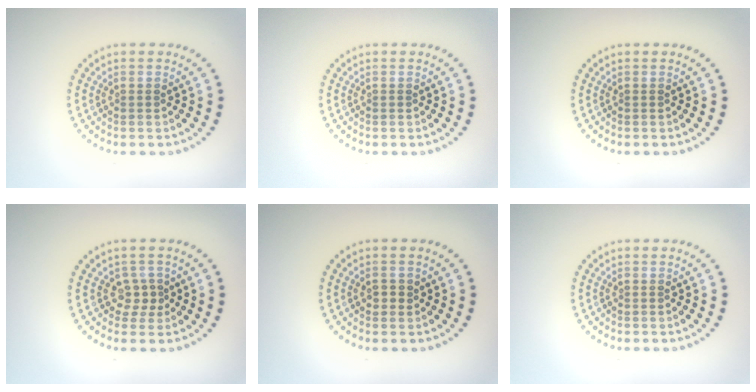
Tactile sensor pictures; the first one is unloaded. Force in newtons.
{"total": 0.0}
{"total": 0.0}
{"total": 1.6, "press": 1.3, "slide": 1.0}
{"total": 1.0, "press": 1.0, "slide": 0.1}
{"total": 0.0}